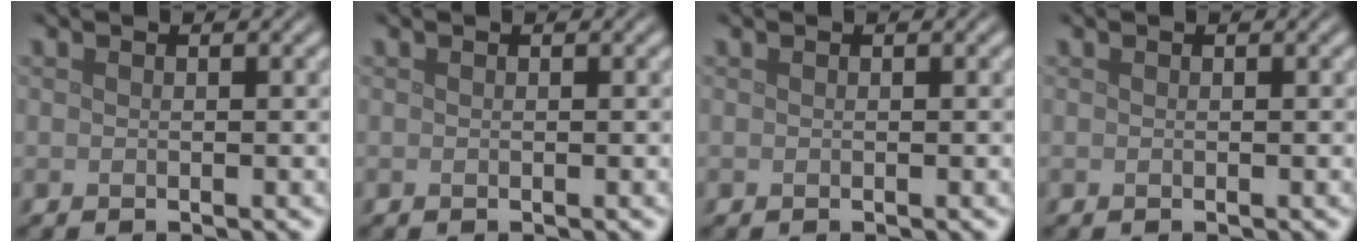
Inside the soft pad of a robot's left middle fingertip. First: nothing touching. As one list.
[{"total": 0.0}, {"total": 0.0}, {"total": 0.0}]